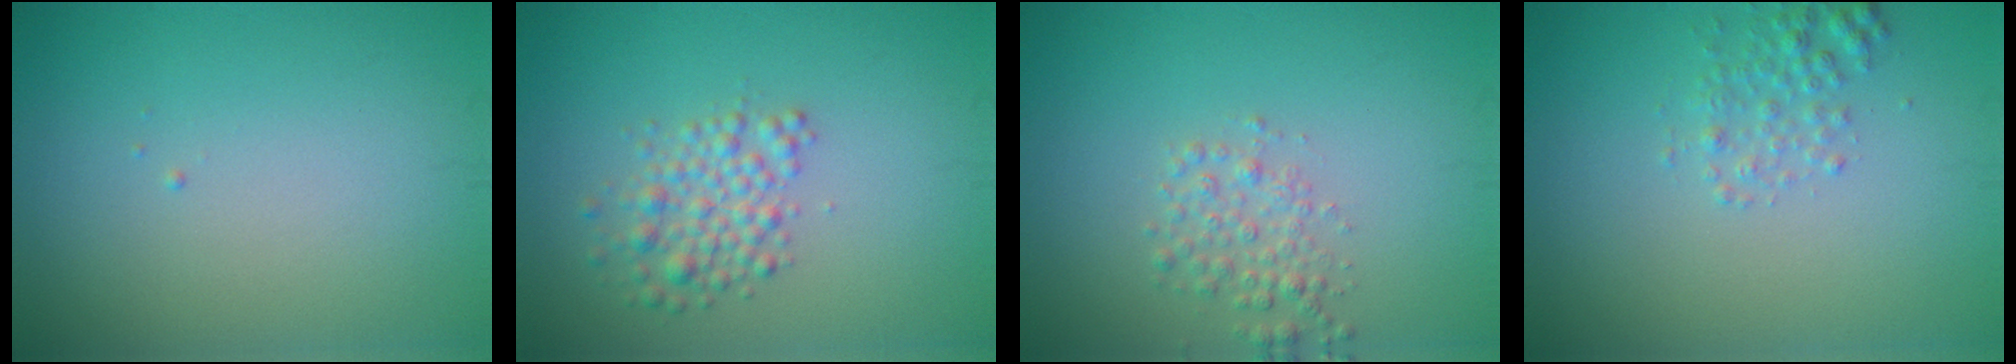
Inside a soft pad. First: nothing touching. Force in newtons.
{"total": 2.9, "press": 2.9, "slide": 0.1}
{"total": 2.1, "press": 2.1, "slide": 0.0}
{"total": 1.7, "press": 1.7, "slide": 0.1}